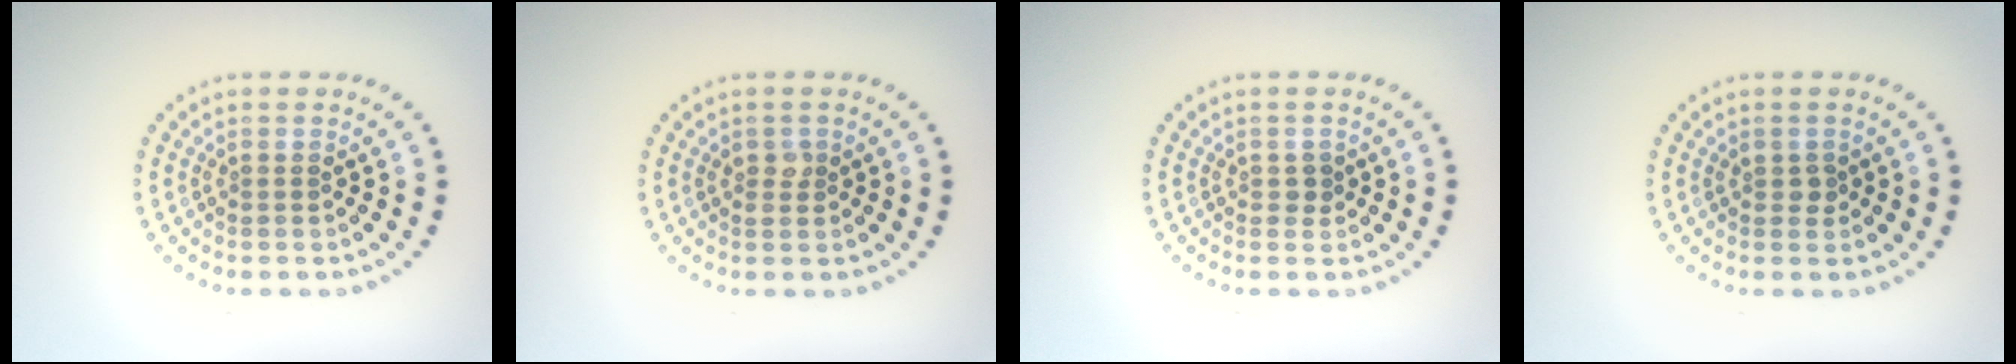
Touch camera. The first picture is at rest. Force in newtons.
{"total": 1.1, "press": 1.1, "slide": 0.0}
{"total": 1.0, "press": 0.9, "slide": 0.3}
{"total": 0.9, "press": 0.9, "slide": 0.2}